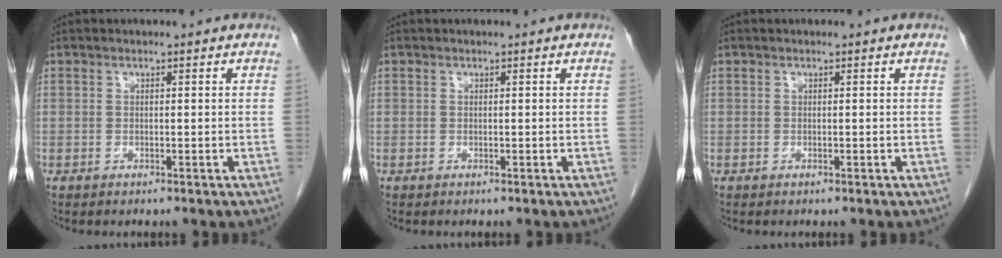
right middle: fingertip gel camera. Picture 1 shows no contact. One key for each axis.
{"total": 0.0}
{"total": 0.0}